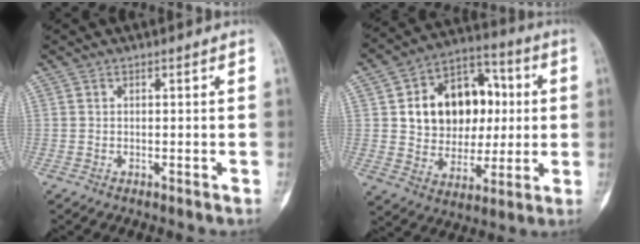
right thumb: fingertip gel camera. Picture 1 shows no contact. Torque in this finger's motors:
{"motor_torque": [0.50, 0.62, 0.57, 0.16, 0.29]}